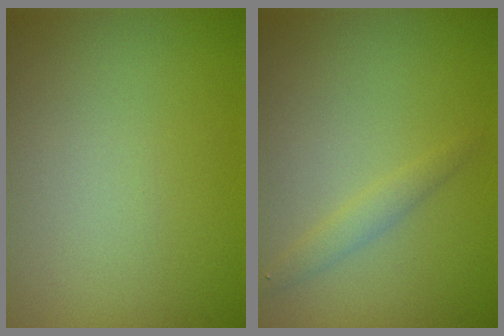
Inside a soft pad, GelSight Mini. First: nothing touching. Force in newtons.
{"total": 1.3, "press": 1.3, "slide": 0.0}